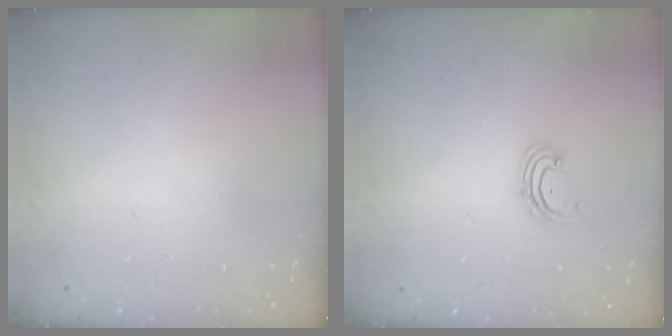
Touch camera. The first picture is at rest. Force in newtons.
{"total": 2.8, "press": 2.8, "slide": 0.2}